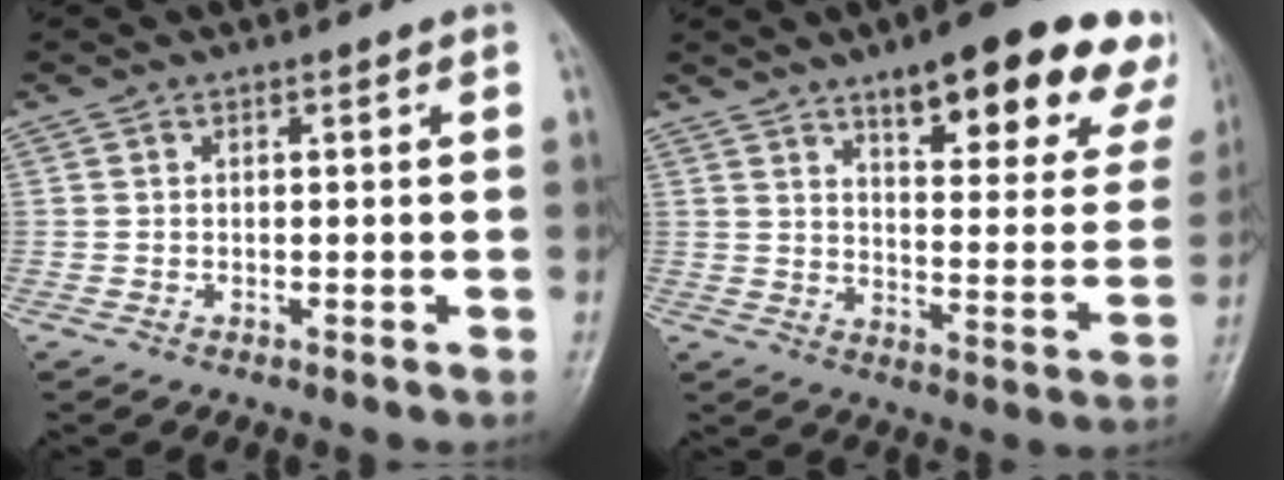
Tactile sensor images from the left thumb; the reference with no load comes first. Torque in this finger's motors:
{"motor_torque": [0.72, 0.58, 1.42, -1.35, 0.19]}